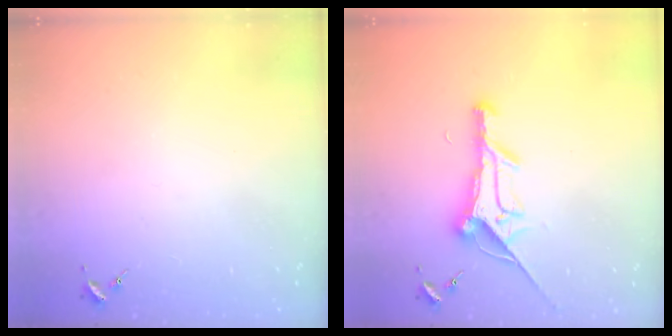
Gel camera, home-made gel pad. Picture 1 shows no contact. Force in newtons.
{"total": 17.0, "press": 17.0, "slide": 0.7}